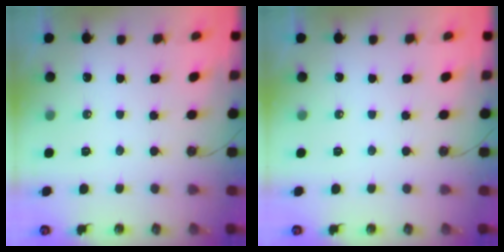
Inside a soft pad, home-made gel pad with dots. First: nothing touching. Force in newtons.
{"total": 0.0}